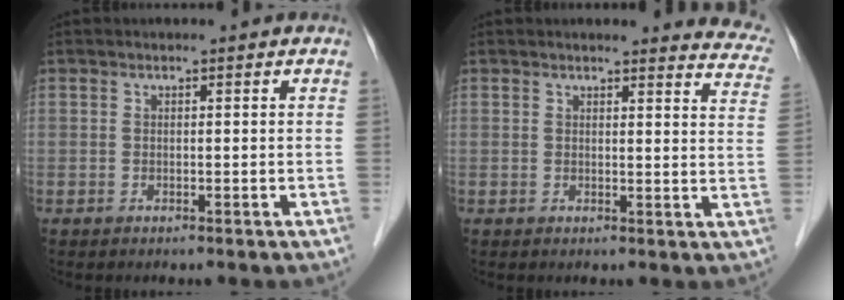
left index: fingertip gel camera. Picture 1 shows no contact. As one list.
[{"total": 10.5, "force": [10.2, 1.6, 2.1], "torque": [0.012, -0.054, 0.072]}]